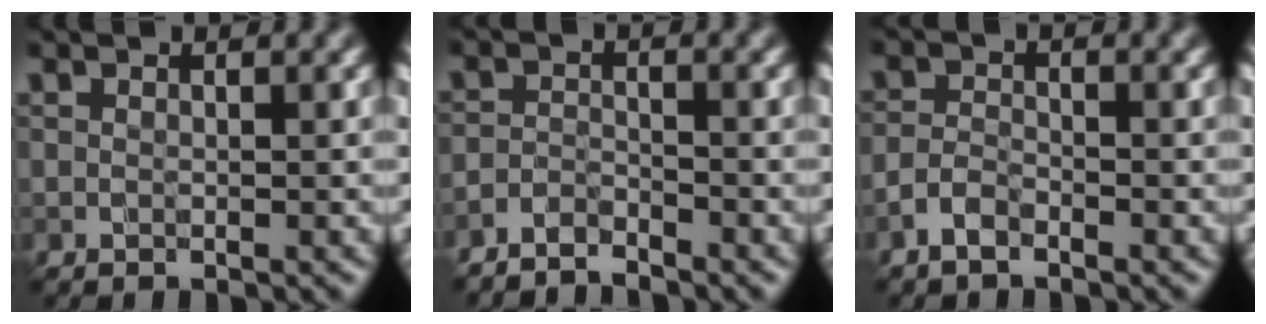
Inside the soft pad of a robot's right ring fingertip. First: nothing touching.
{"total": 2.2, "force": [-2.2, 0.2, 0.1], "torque": [-0.001, -0.001, -0.049]}
{"total": 1.6, "force": [-1.3, 0.5, 0.7], "torque": [-0.012, 0.004, -0.031]}